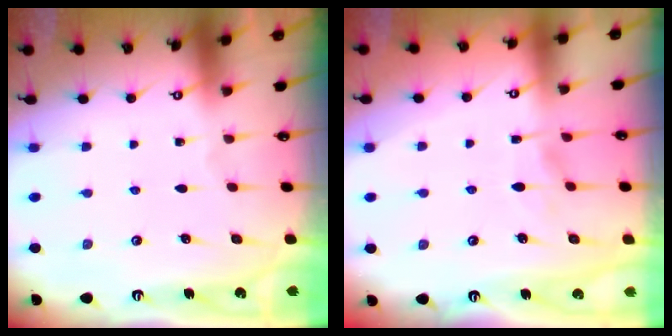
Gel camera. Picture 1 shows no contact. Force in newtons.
{"total": 1.3, "press": 0.8, "slide": 1.0}